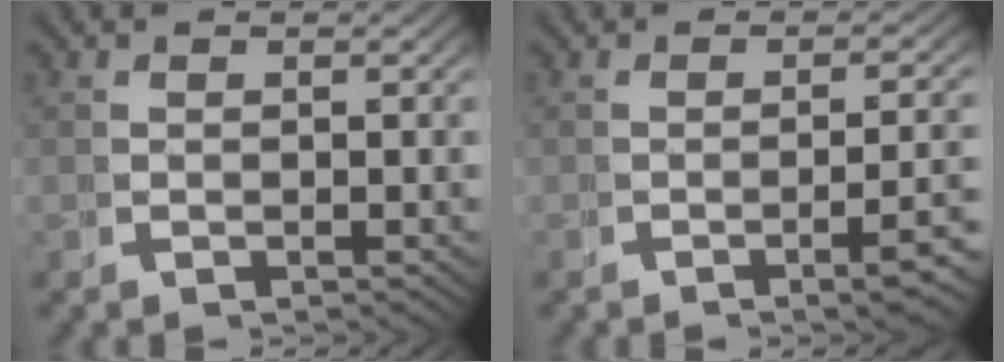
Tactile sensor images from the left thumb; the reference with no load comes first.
{"total": 3.2, "force": [-1.4, 0.3, 2.9], "torque": [-0.035, 0.008, -0.024]}